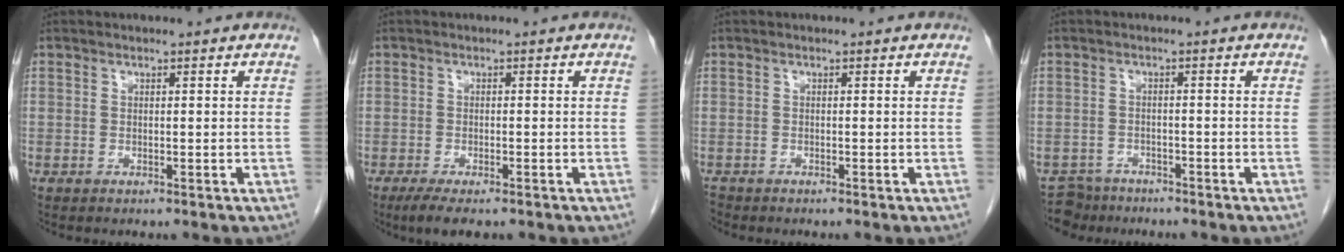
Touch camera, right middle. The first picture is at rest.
{"total": 4.5, "force": [-3.3, 1.3, 2.9], "torque": [-0.051, -0.010, -0.050]}
{"total": 1.3, "force": [-1.1, 0.7, 0.1], "torque": [-0.009, -0.002, -0.019]}
{"total": 4.0, "force": [-3.4, 1.9, -0.7], "torque": [0.012, -0.001, -0.060]}